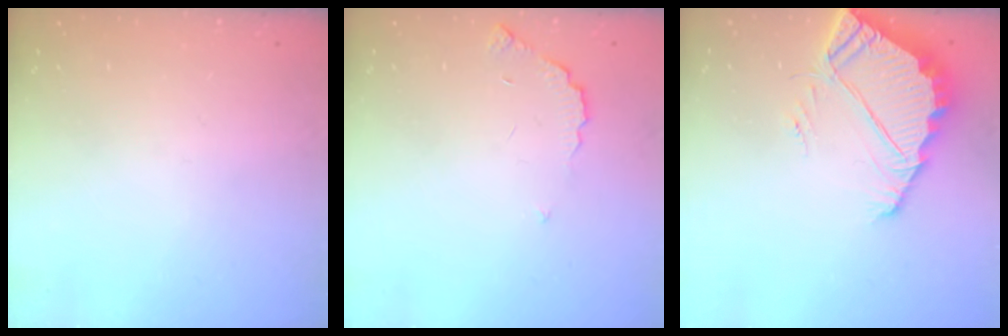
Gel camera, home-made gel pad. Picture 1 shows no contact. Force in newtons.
{"total": 3.4, "press": 3.4, "slide": 0.2}
{"total": 5.9, "press": 5.9, "slide": 0.3}